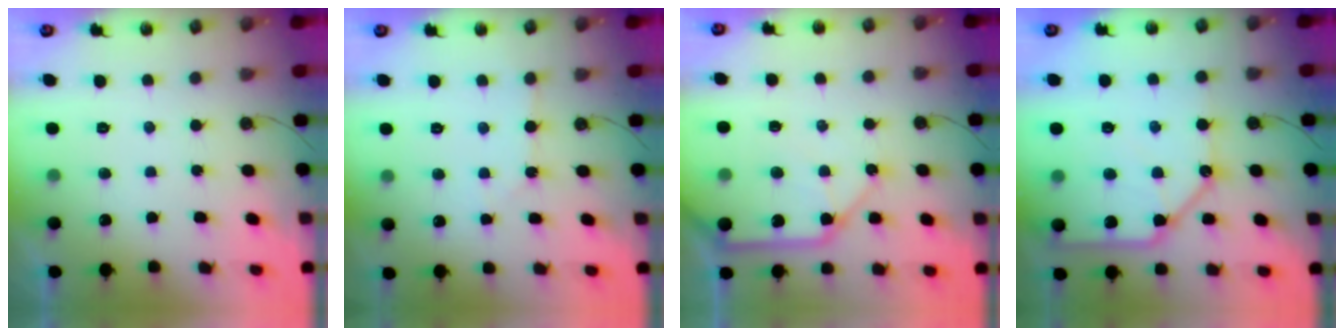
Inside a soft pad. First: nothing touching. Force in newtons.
{"total": 2.9, "press": 2.8, "slide": 0.4}
{"total": 12.3, "press": 12.2, "slide": 1.6}
{"total": 14.4, "press": 14.3, "slide": 1.9}